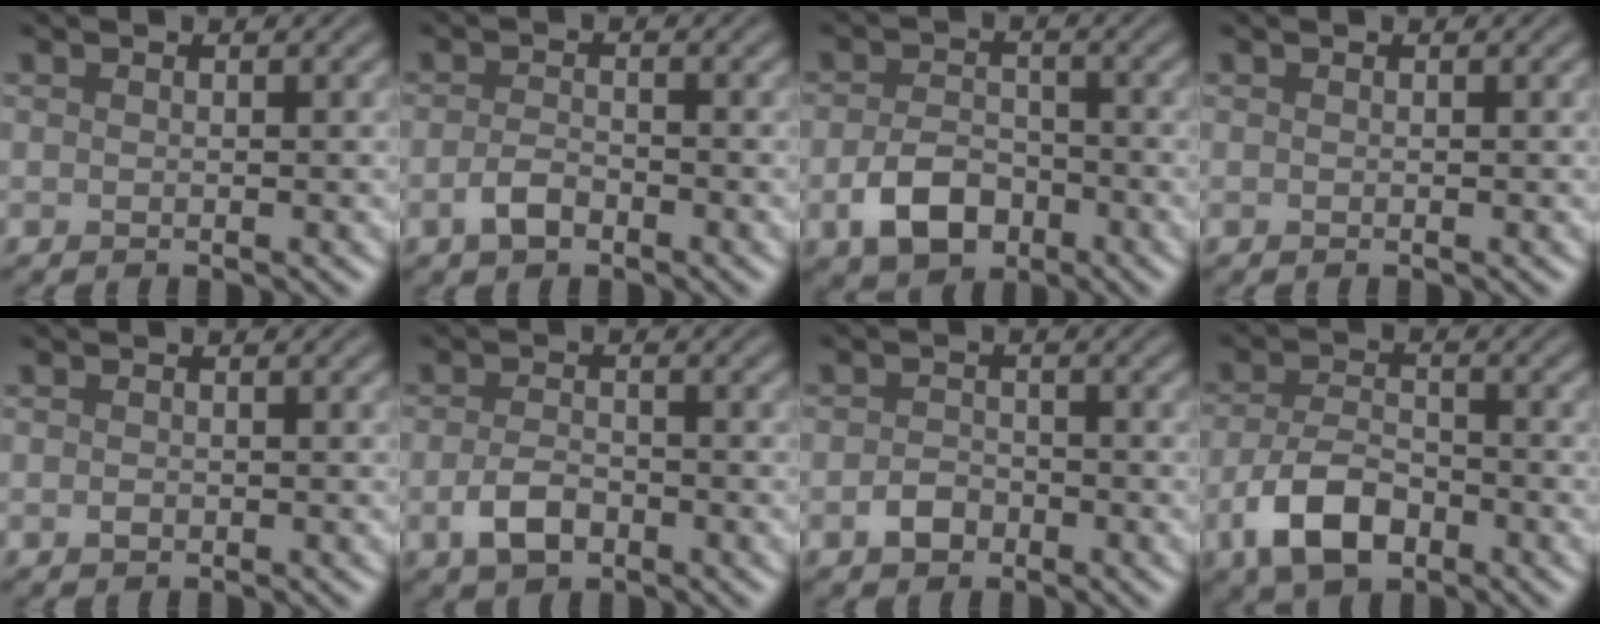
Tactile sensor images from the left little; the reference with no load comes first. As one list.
[{"total": 2.0, "force": [-1.3, 1.0, 1.2], "torque": [-0.025, 0.002, -0.029]}, {"total": 4.7, "force": [-2.2, 3.1, 2.7], "torque": [-0.052, -0.003, -0.043]}, {"total": 0.0}, {"total": 0.7, "force": [-0.2, 0.6, 0.3], "torque": [-0.007, -0.002, -0.007]}, {"total": 2.9, "force": [-1.4, 1.7, 1.9], "torque": [-0.039, -0.002, -0.032]}, {"total": 2.1, "force": [-1.2, 1.5, 0.8], "torque": [-0.012, 0.001, -0.029]}, {"total": 5.5, "force": [-2.9, 3.0, 3.6], "torque": [-0.072, -0.004, -0.058]}]